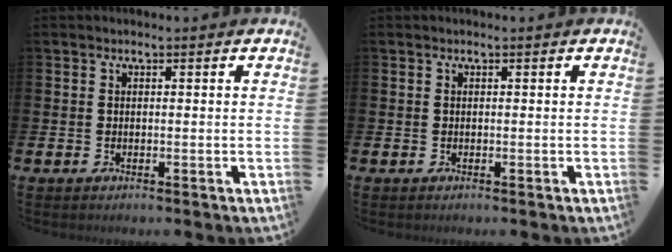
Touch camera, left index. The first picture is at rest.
{"total": 0.0}